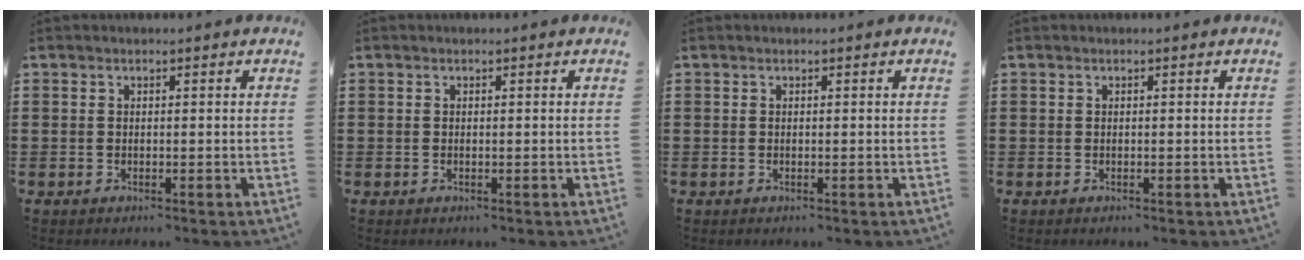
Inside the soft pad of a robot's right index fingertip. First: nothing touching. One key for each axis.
{"total": 0.0}
{"total": 0.0}
{"total": 0.0}